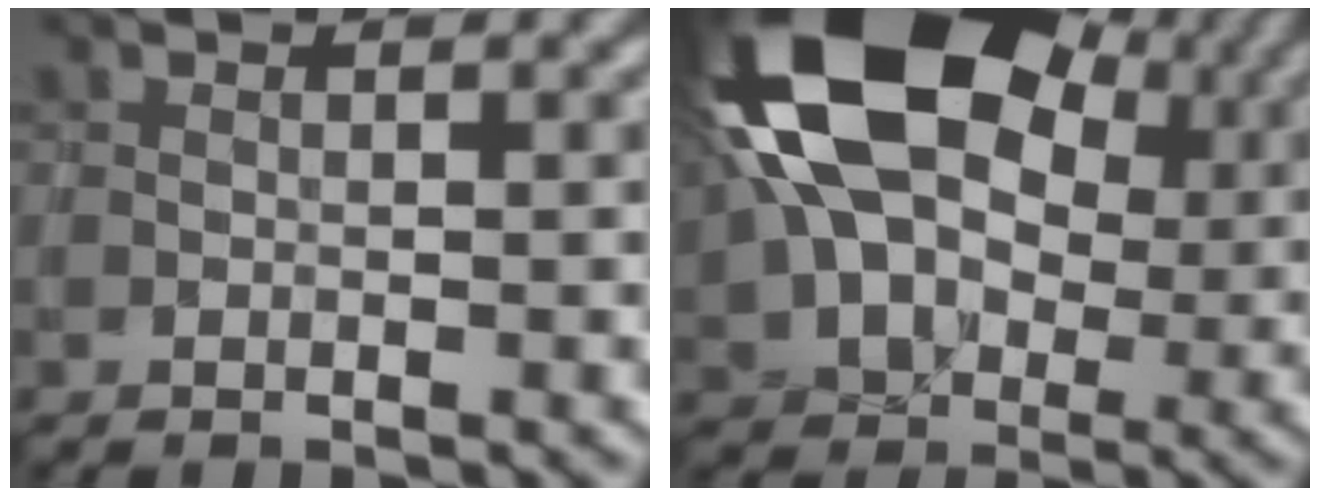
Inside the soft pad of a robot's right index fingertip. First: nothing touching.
{"total": 19.0, "force": [4.4, 13.0, 13.1], "torque": [-0.222, 0.024, 0.077]}